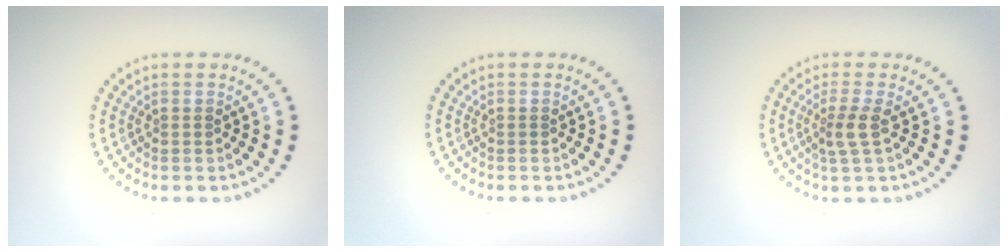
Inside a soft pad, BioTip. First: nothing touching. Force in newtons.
{"total": 0.0}
{"total": 2.0, "press": 1.6, "slide": 1.2}